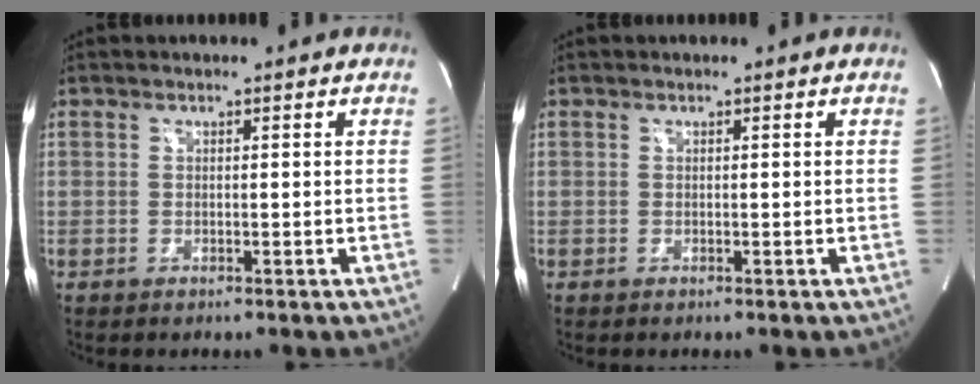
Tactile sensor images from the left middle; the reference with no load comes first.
{"total": 0.0}